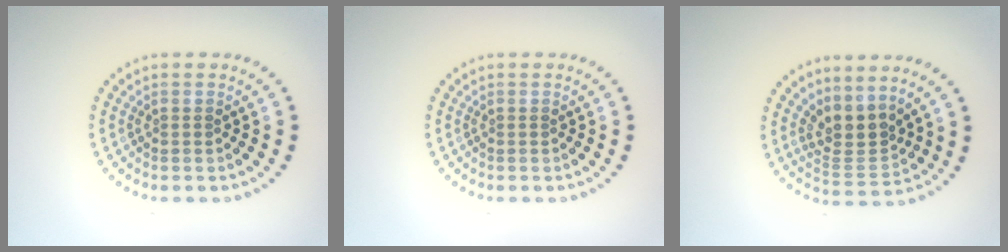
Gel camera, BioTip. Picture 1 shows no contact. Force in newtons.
{"total": 0.0}
{"total": 3.3, "press": 2.4, "slide": 2.3}